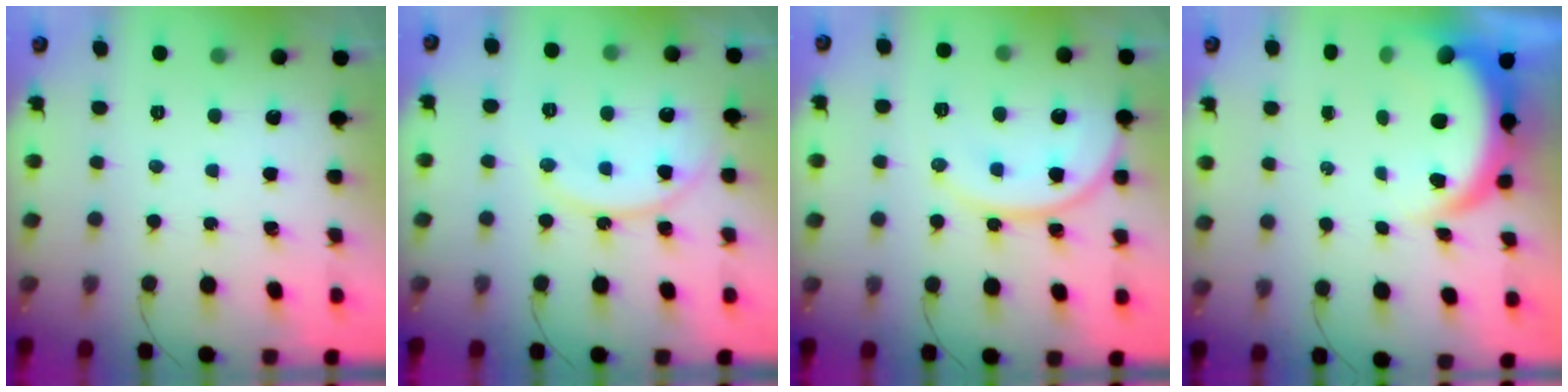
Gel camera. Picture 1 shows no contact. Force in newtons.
{"total": 13.5, "press": 13.4, "slide": 1.1}
{"total": 12.4, "press": 12.3, "slide": 1.1}
{"total": 6.9, "press": 6.8, "slide": 1.0}